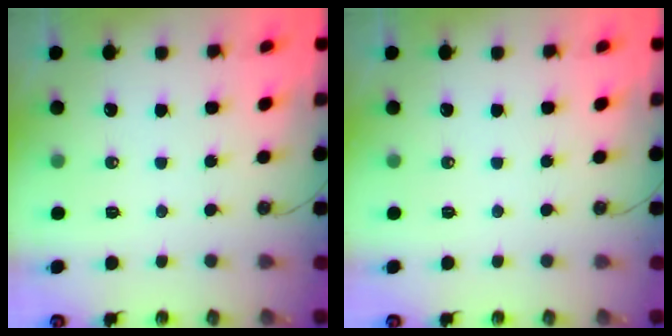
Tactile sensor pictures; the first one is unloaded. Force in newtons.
{"total": 0.0}